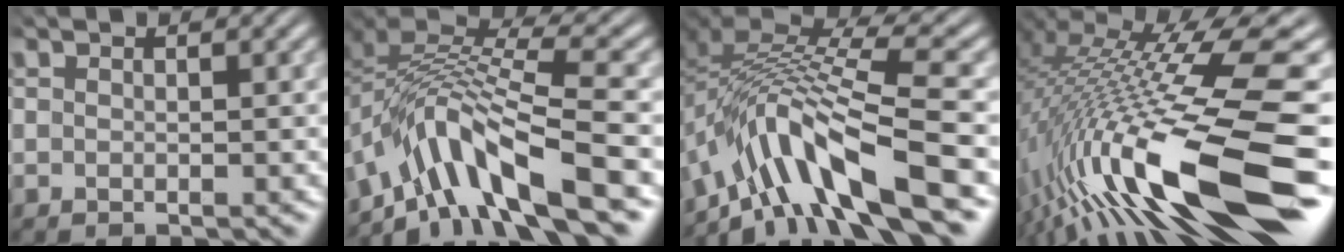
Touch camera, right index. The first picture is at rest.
{"total": 9.9, "force": [-3.6, 5.8, 7.3], "torque": [-0.150, -0.027, -0.050]}
{"total": 10.1, "force": [-3.7, 5.3, 7.8], "torque": [-0.161, -0.026, -0.047]}
{"total": 14.5, "force": [-2.4, 5.9, 13.1], "torque": [-0.219, -0.027, -0.010]}